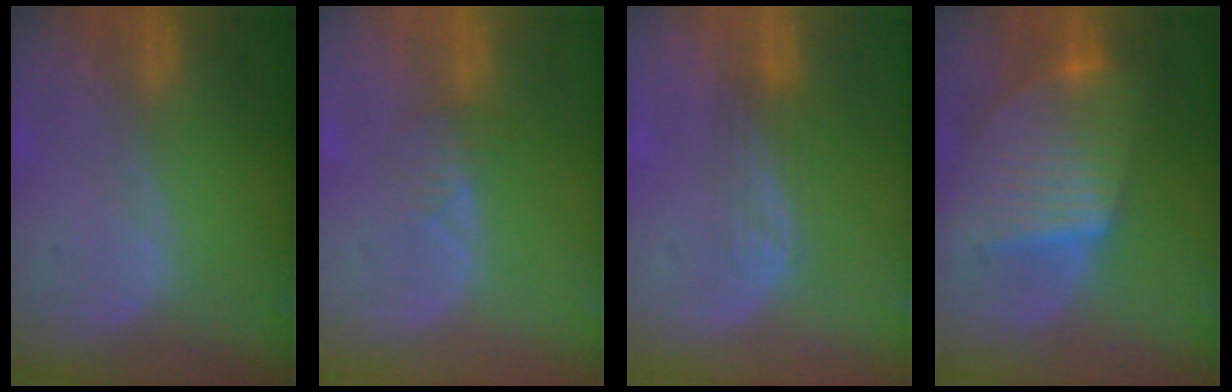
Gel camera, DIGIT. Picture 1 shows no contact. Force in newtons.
{"total": 2.1, "press": 2.1, "slide": 0.2}
{"total": 2.9, "press": 2.7, "slide": 1.1}
{"total": 10.1, "press": 10.1, "slide": 0.7}